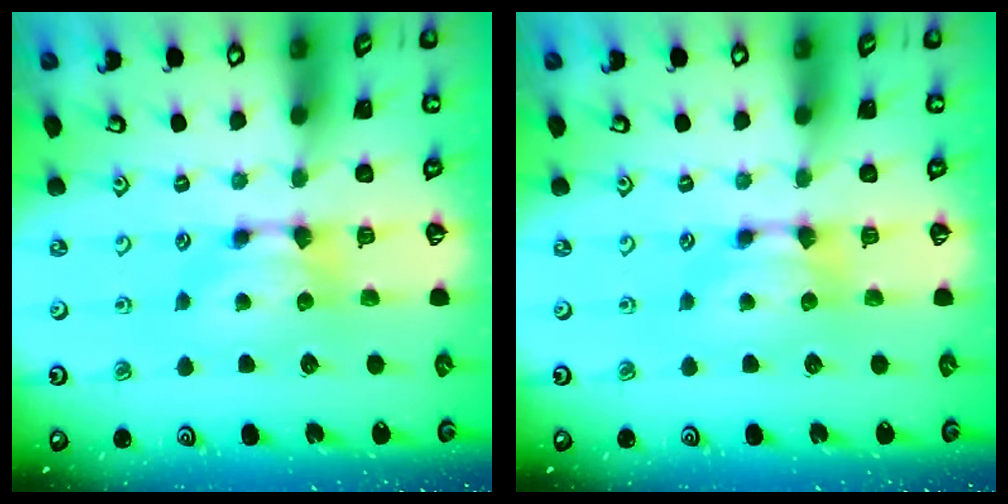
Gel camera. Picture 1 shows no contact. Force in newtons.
{"total": 0.0}